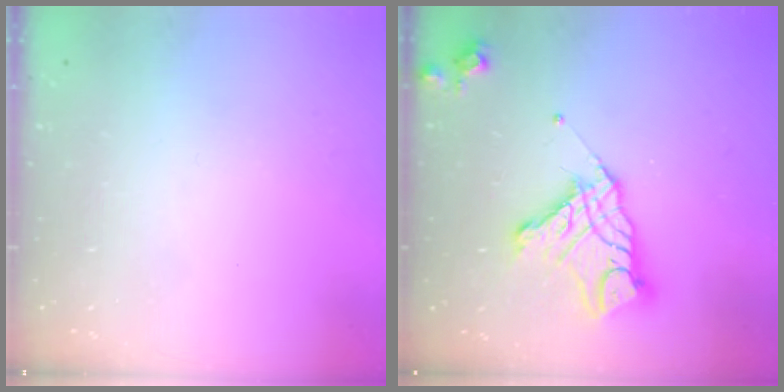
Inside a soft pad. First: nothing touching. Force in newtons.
{"total": 14.6, "press": 14.5, "slide": 1.3}